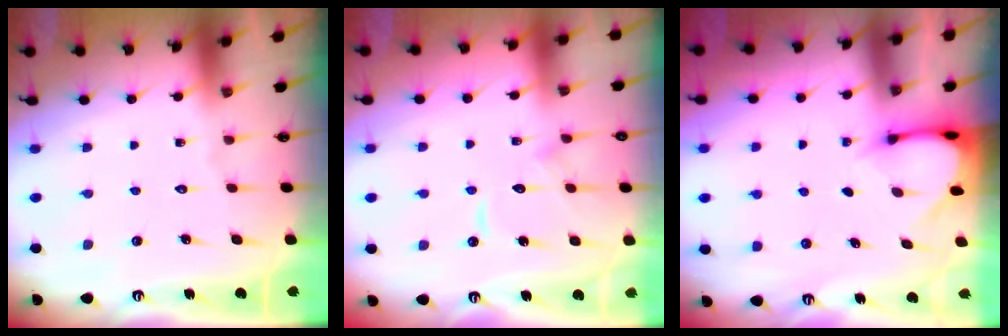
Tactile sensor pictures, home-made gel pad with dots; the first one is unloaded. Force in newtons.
{"total": 10.1, "press": 10.1, "slide": 1.1}
{"total": 3.0, "press": 3.0, "slide": 0.2}